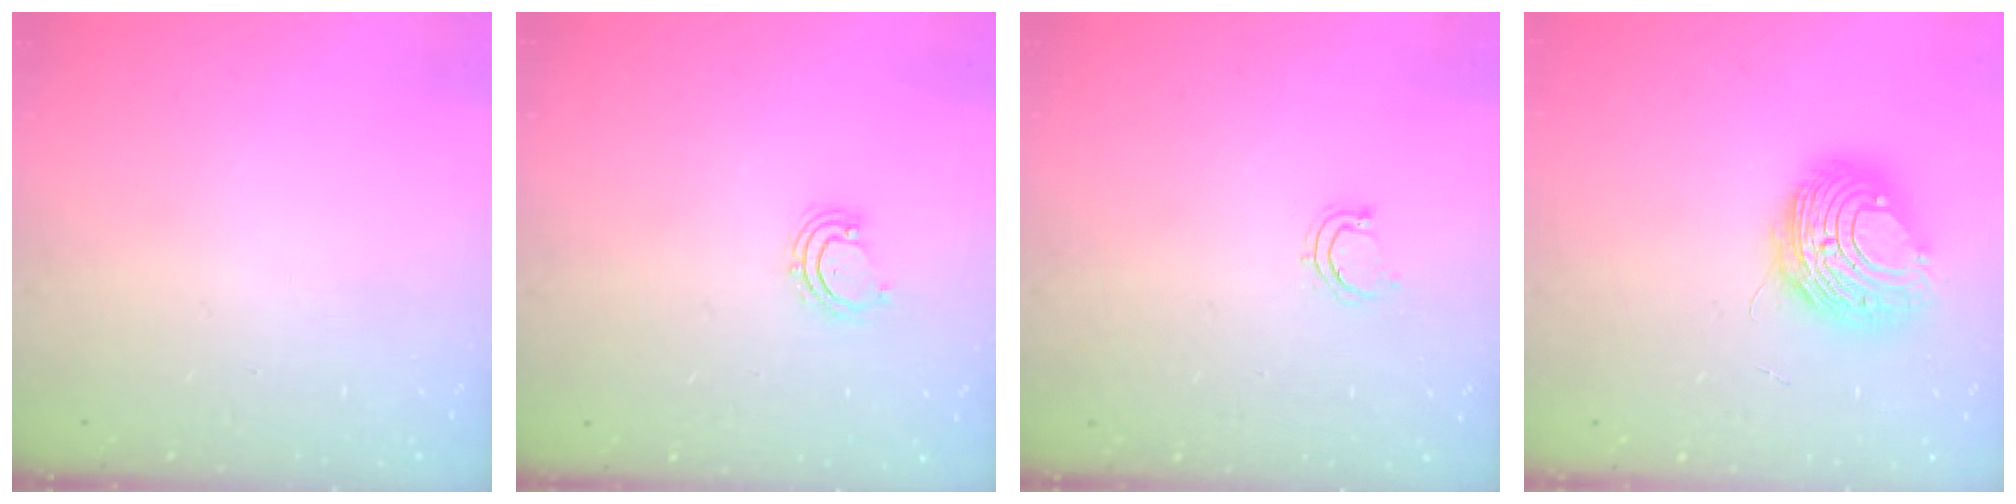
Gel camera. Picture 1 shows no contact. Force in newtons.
{"total": 2.9, "press": 2.9, "slide": 0.4}
{"total": 3.7, "press": 3.5, "slide": 1.2}
{"total": 10.5, "press": 10.5, "slide": 1.3}